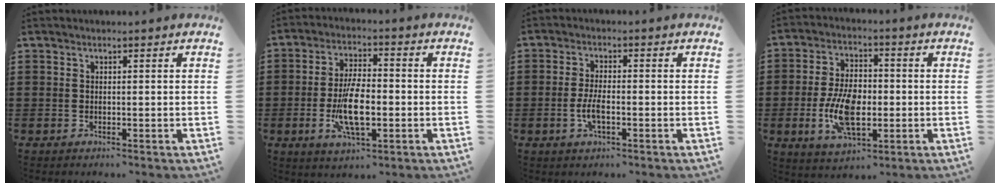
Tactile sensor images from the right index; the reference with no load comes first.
{"total": 9.2, "force": [-1.9, 3.6, 8.3], "torque": [-0.171, -0.009, -0.034]}
{"total": 3.9, "force": [-1.0, 1.2, 3.6], "torque": [-0.077, -0.005, -0.021]}
{"total": 9.7, "force": [-1.9, 5.0, 8.1], "torque": [-0.165, -0.003, -0.034]}